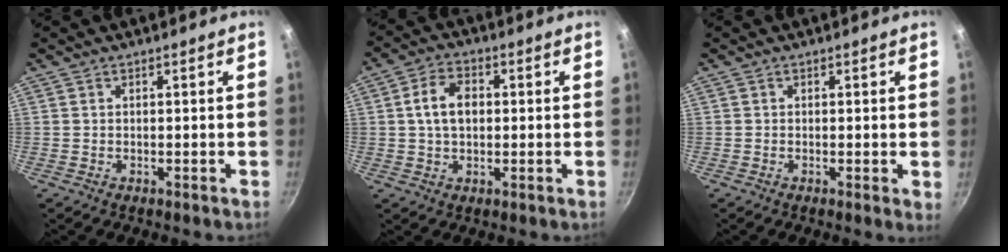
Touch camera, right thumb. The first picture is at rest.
{"total": 7.4, "force": [0.8, 5.0, 5.4], "torque": [-0.084, 0.014, 0.007]}
{"total": 1.5, "force": [-0.1, 0.3, 1.5], "torque": [-0.021, -0.004, -0.003]}